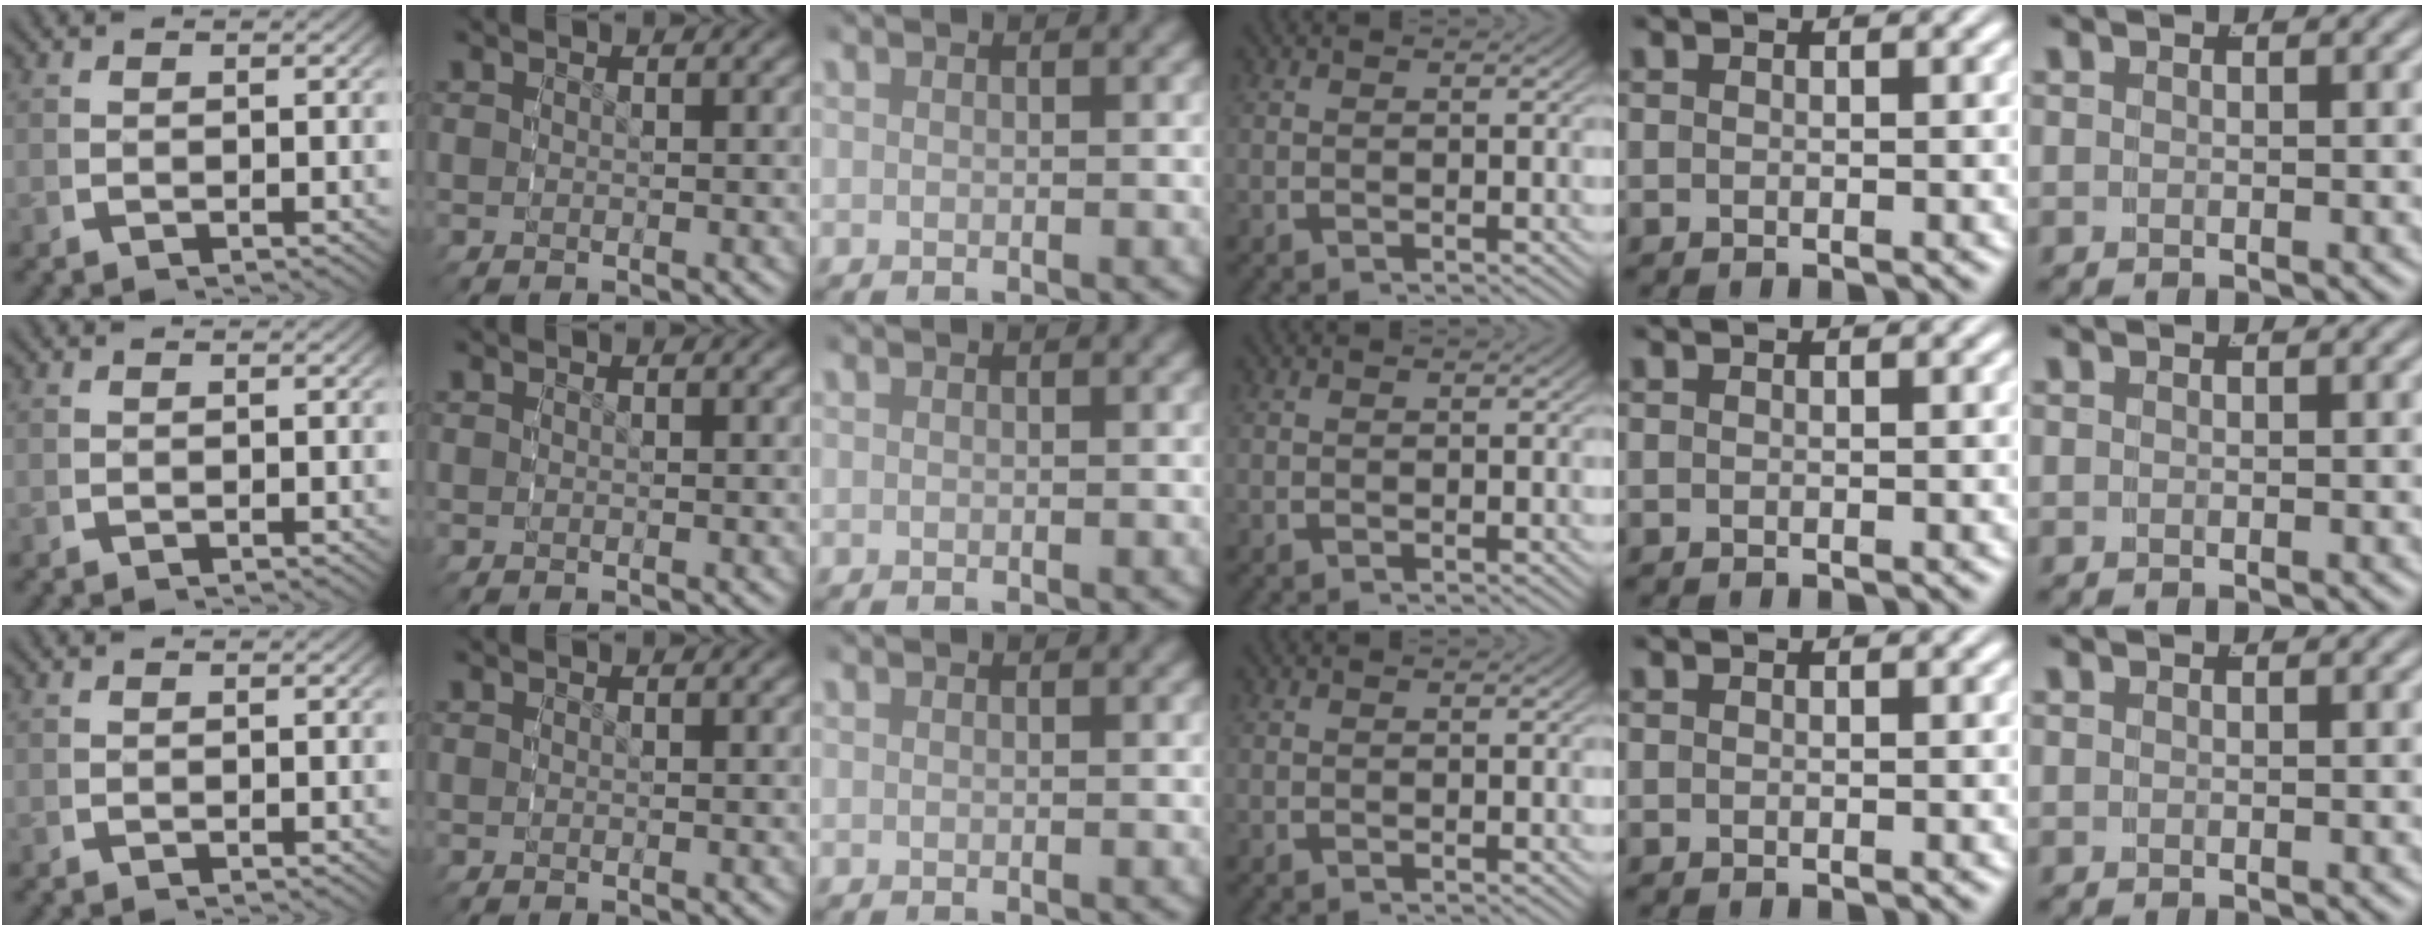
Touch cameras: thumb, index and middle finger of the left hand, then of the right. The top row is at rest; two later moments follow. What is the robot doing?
{"motion": "reach", "object": "pen bag"}